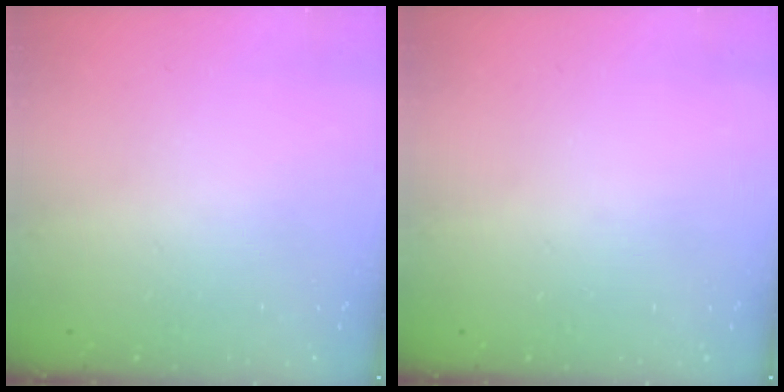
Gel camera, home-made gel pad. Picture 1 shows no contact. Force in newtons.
{"total": 0.0}